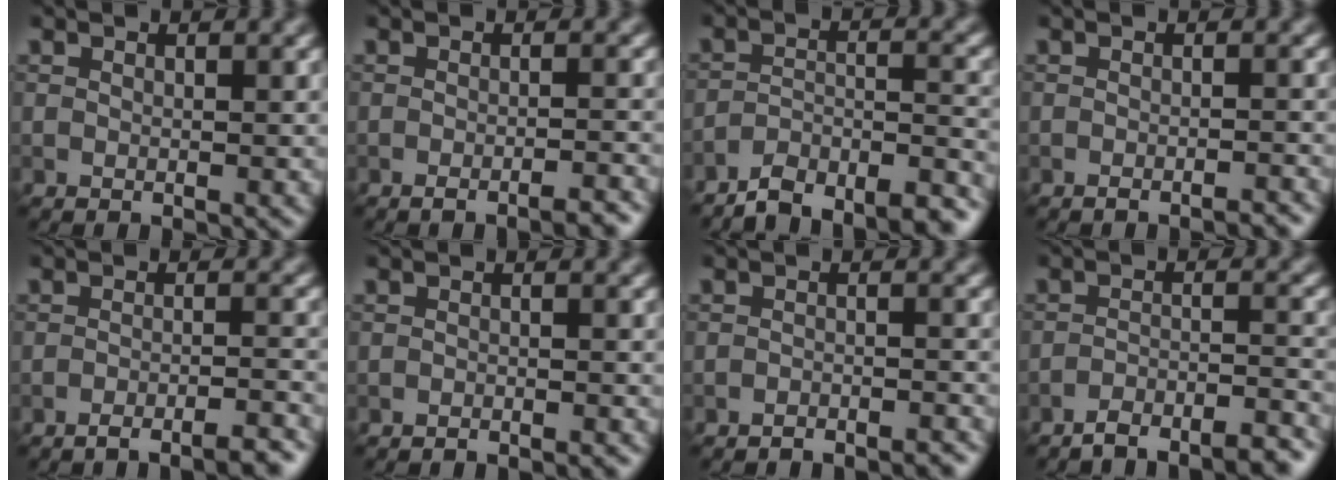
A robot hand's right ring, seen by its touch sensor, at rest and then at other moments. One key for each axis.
{"total": 2.9, "fx": -2.0, "fy": 0.6, "fz": 2.0, "tx": -0.016, "ty": 0.004, "tz": -0.033}
{"total": 9.2, "fx": -8.4, "fy": 2.0, "fz": 3.3, "tx": -0.043, "ty": 0.001, "tz": -0.132}
{"total": 2.0, "fx": -1.7, "fy": 0.4, "fz": 1.0, "tx": -0.002, "ty": 0.004, "tz": -0.024}
{"total": 4.8, "fx": -3.9, "fy": 0.8, "fz": 2.7, "tx": -0.036, "ty": 0.006, "tz": -0.058}
{"total": 1.4, "fx": -1.3, "fy": 0.1, "fz": 0.3, "tx": 0.003, "ty": 0.001, "tz": -0.019}
{"total": 2.5, "fx": -2.3, "fy": 0.3, "fz": 0.7, "tx": -0.003, "ty": 0.003, "tz": -0.031}
{"total": 6.6, "fx": -5.8, "fy": 1.3, "fz": 2.9, "tx": -0.035, "ty": 0.006, "tz": -0.087}